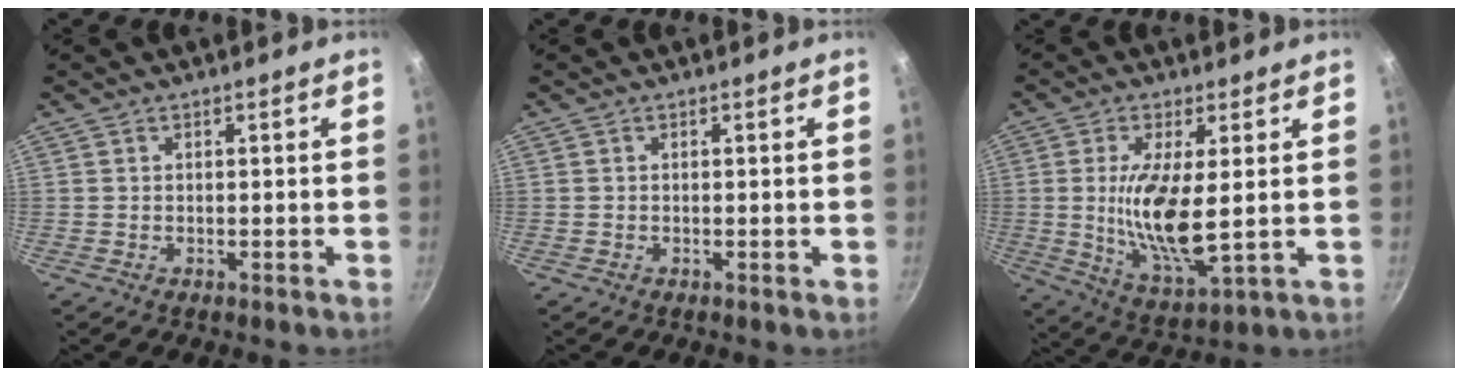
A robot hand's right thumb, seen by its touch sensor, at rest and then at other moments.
{"total": 0.0}
{"total": 12.6, "force": [0.8, 4.0, 11.9], "torque": [-0.234, -0.022, 0.021]}